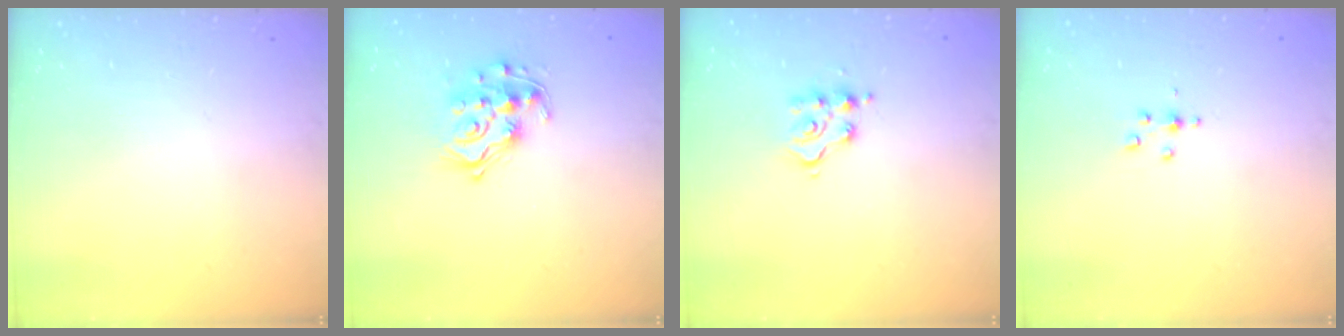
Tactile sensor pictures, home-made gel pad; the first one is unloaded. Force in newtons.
{"total": 13.0, "press": 12.9, "slide": 1.2}
{"total": 7.8, "press": 7.8, "slide": 0.5}
{"total": 3.0, "press": 3.0, "slide": 0.4}